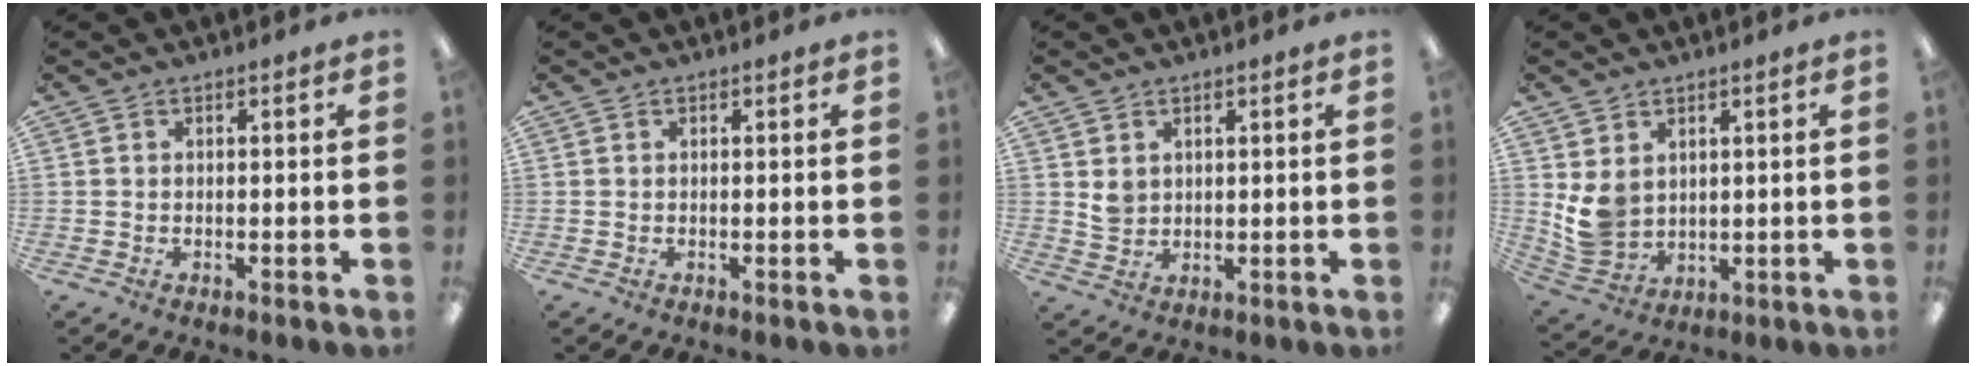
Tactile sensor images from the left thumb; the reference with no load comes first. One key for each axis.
{"total": 0.0}
{"total": 3.5, "fx": 1.8, "fy": 2.8, "fz": 1.1, "tx": -0.011, "ty": -0.003, "tz": 0.031}
{"total": 7.4, "fx": 2.5, "fy": 5.9, "fz": 3.7, "tx": -0.098, "ty": -0.012, "tz": 0.049}